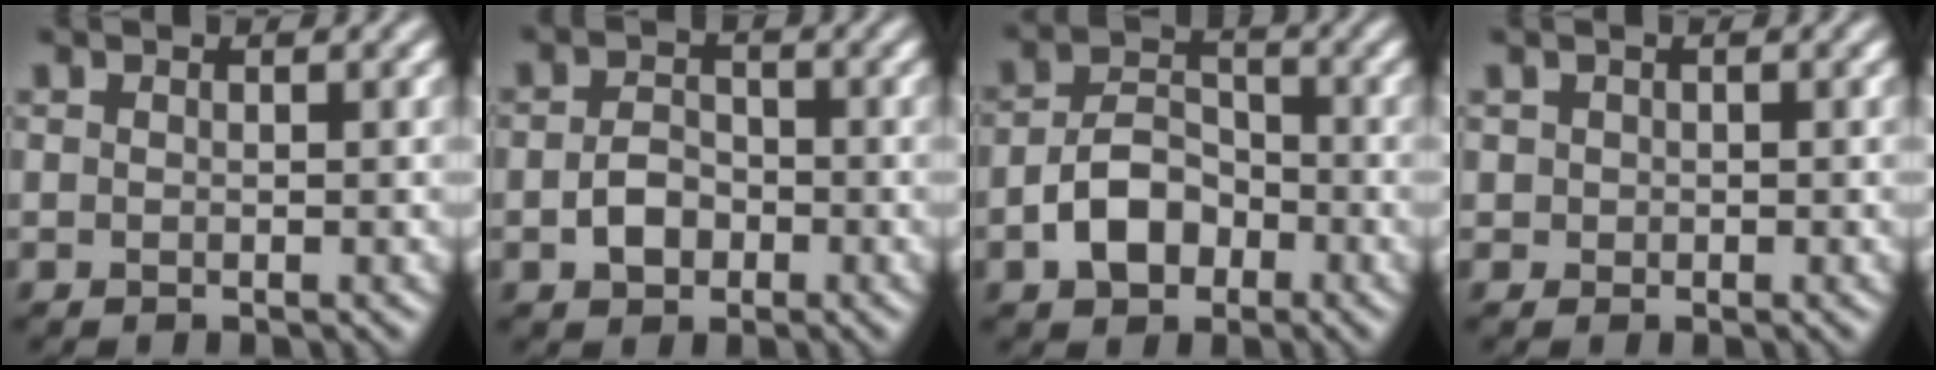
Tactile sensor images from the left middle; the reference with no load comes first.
{"total": 2.7, "force": [-0.8, 2.0, 1.6], "torque": [-0.031, -0.002, -0.019]}
{"total": 4.8, "force": [-1.9, 3.3, 2.8], "torque": [-0.050, 0.002, -0.038]}
{"total": 0.8, "force": [0.2, 0.7, 0.1], "torque": [0.004, -0.003, 0.001]}